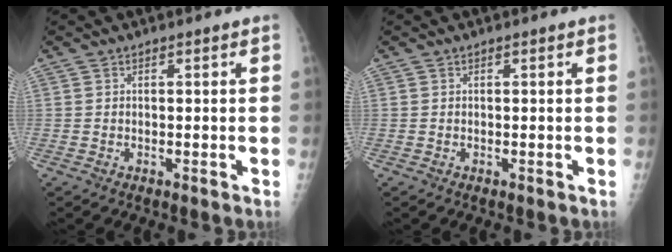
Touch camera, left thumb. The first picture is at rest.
{"total": 0.0}